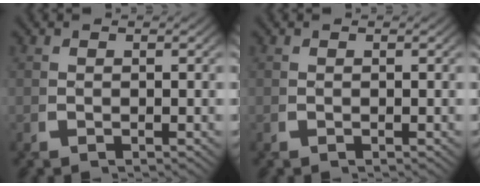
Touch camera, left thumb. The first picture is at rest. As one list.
[{"total": 0.0}]